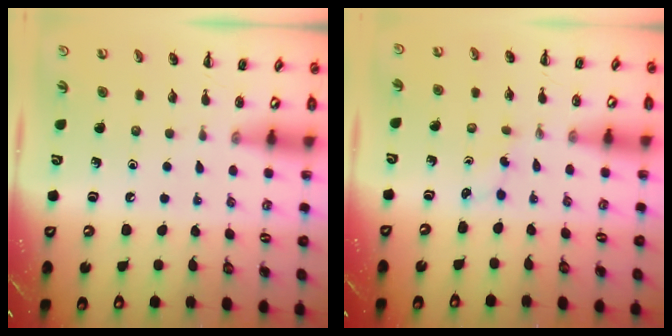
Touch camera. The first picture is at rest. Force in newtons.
{"total": 2.7, "press": 2.5, "slide": 0.9}